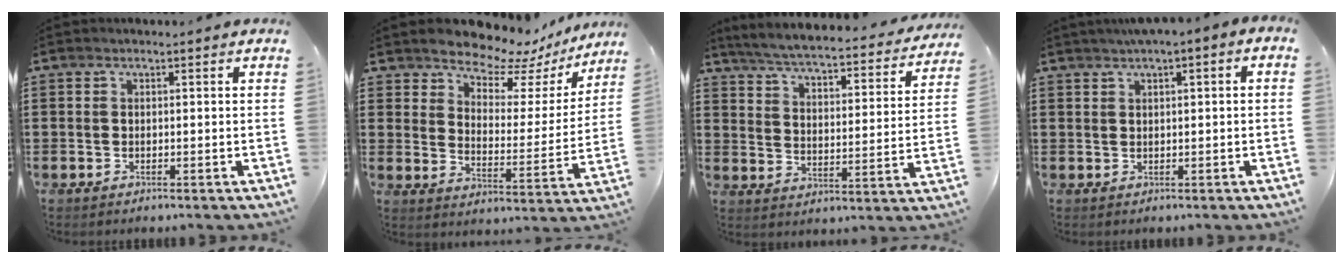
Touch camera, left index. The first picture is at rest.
{"total": 7.3, "force": [6.9, 1.6, 1.5], "torque": [-0.051, -0.058, 0.118]}
{"total": 4.9, "force": [4.7, -0.2, 1.5], "torque": [-0.055, -0.036, 0.073]}
{"total": 1.3, "force": [0.2, 0.2, 1.2], "torque": [-0.022, 0.002, 0.003]}